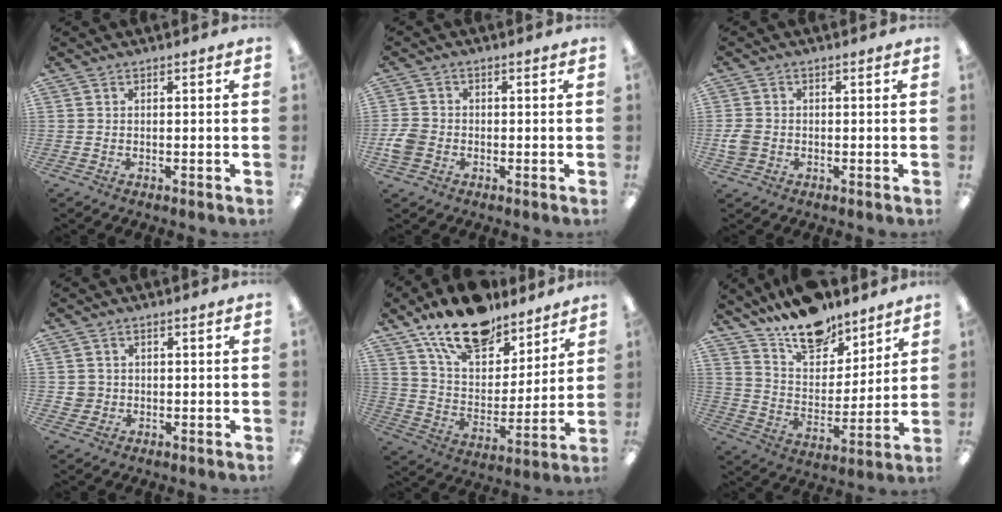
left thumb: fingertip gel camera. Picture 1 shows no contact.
{"total": 4.5, "force": [-1.4, 3.6, 2.3], "torque": [-0.047, 0.007, -0.025]}
{"total": 3.4, "force": [-0.7, 2.9, 1.7], "torque": [-0.034, 0.003, -0.013]}
{"total": 2.7, "force": [0.2, 2.7, 0.3], "torque": [-0.002, 0.001, 0.000]}
{"total": 17.7, "force": [13.8, 8.0, 7.6], "torque": [-0.136, -0.084, 0.245]}
{"total": 15.4, "force": [12.7, 6.9, 5.3], "torque": [-0.089, -0.090, 0.230]}